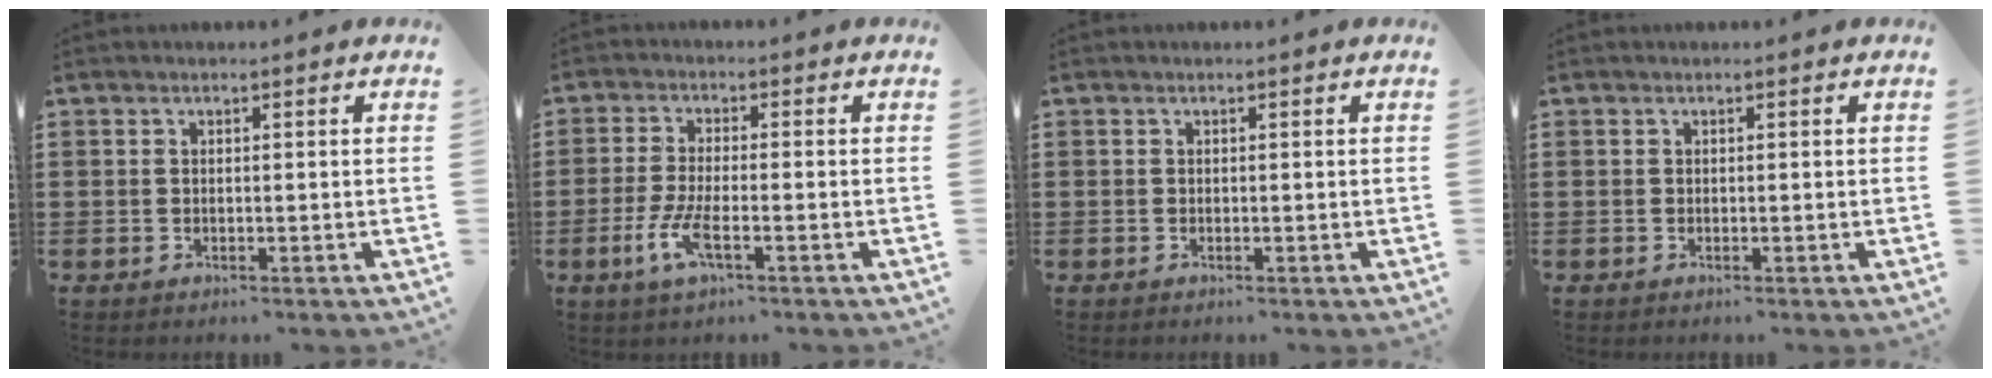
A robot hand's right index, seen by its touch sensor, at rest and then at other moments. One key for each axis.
{"total": 5.4, "fx": -2.3, "fy": 1.2, "fz": 4.7, "tx": -0.111, "ty": -0.016, "tz": -0.049}
{"total": 0.0}
{"total": 0.0}